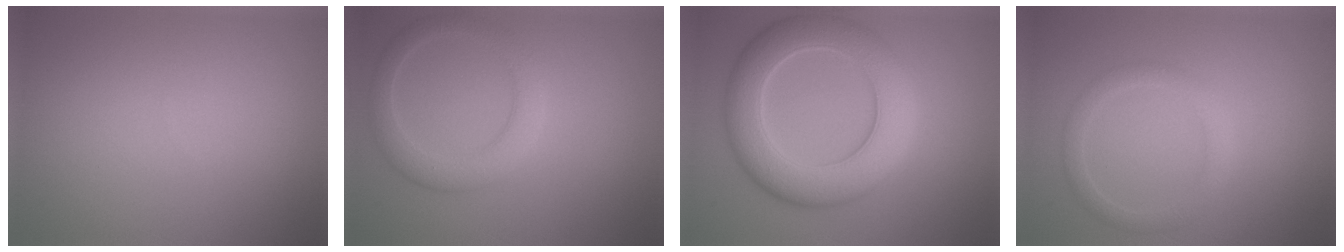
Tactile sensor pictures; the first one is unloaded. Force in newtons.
{"total": 3.2, "press": 3.2, "slide": 0.2}
{"total": 8.2, "press": 8.2, "slide": 0.5}
{"total": 2.0, "press": 2.0, "slide": 0.0}